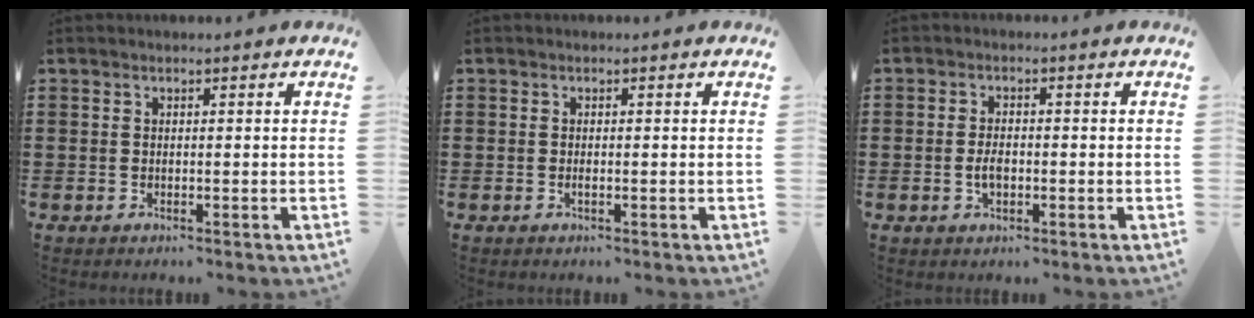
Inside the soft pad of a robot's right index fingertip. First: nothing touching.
{"total": 0.5, "force": [-0.2, 0.1, 0.5], "torque": [-0.009, -0.003, -0.004]}
{"total": 2.7, "force": [-0.6, 1.3, 2.2], "torque": [-0.042, 0.002, -0.011]}